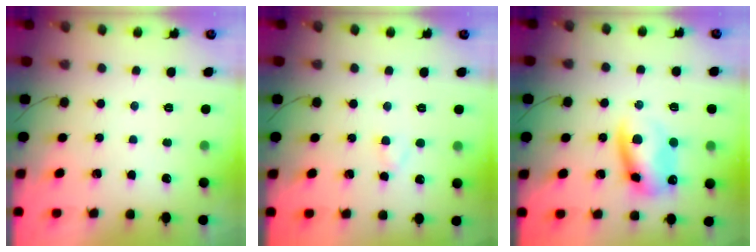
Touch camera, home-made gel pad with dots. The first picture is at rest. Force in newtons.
{"total": 1.8, "press": 1.5, "slide": 0.9}
{"total": 10.8, "press": 10.5, "slide": 2.5}